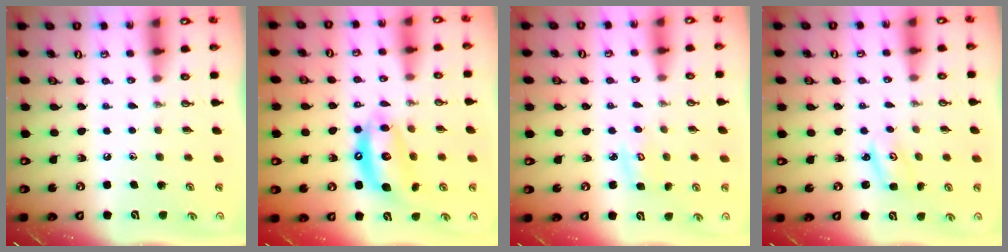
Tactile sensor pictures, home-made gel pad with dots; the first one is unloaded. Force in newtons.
{"total": 11.7, "press": 11.6, "slide": 1.1}
{"total": 2.9, "press": 2.9, "slide": 0.1}
{"total": 2.4, "press": 2.4, "slide": 0.1}